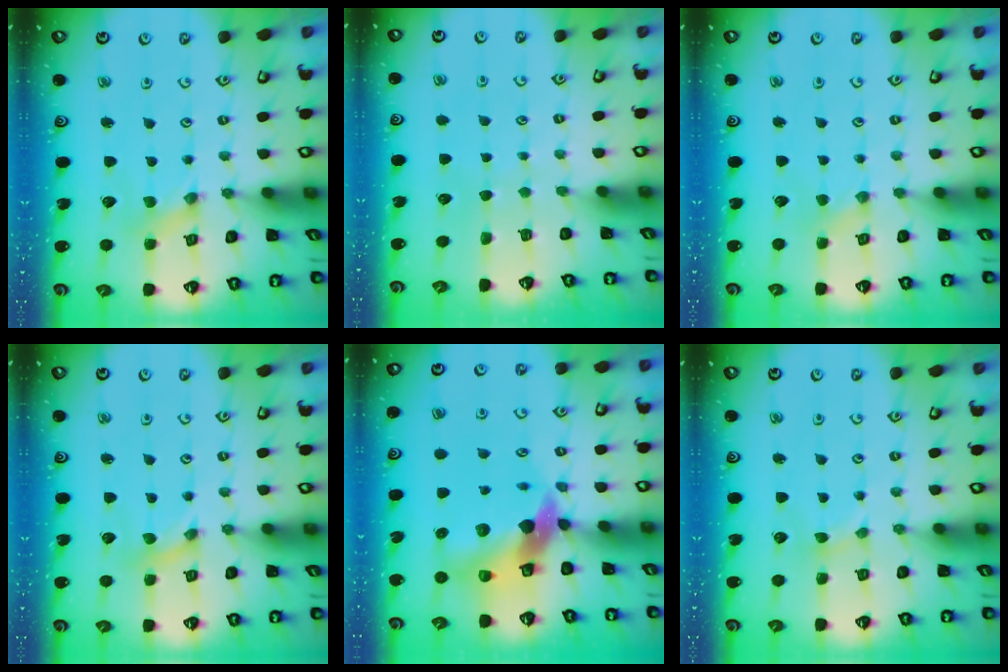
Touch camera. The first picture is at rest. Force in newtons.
{"total": 0.0}
{"total": 0.8, "press": 0.8, "slide": 0.3}
{"total": 0.0}
{"total": 11.8, "press": 11.6, "slide": 1.9}
{"total": 1.3, "press": 1.2, "slide": 0.2}